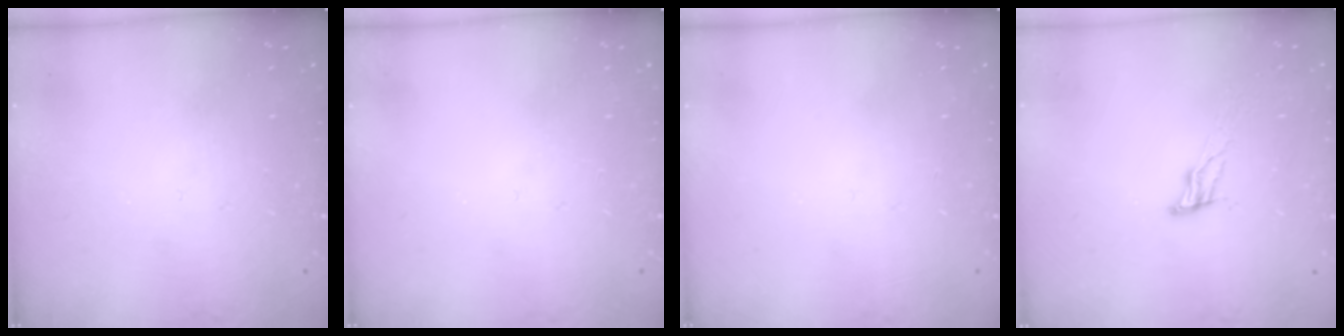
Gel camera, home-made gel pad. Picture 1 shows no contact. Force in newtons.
{"total": 0.0}
{"total": 0.0}
{"total": 8.6, "press": 8.2, "slide": 2.5}